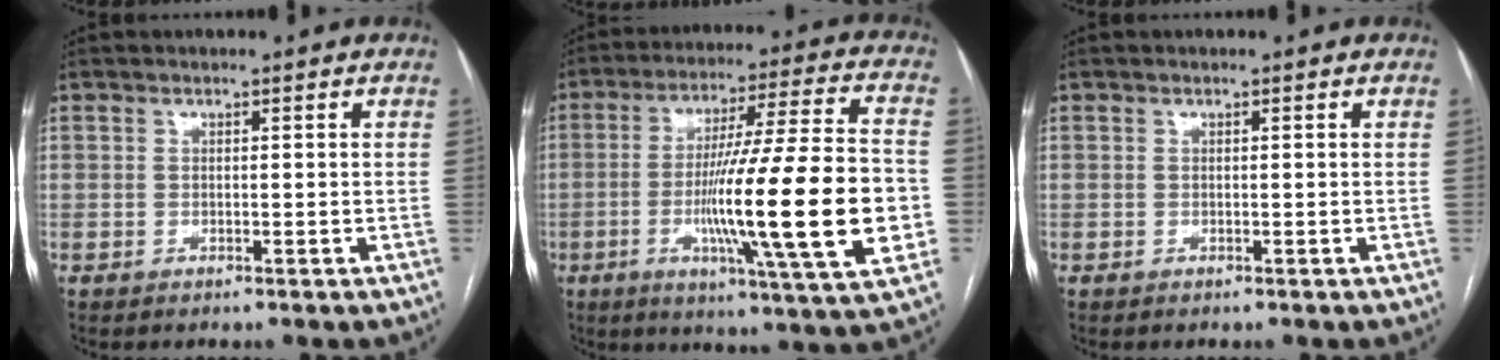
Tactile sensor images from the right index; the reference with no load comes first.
{"total": 23.4, "force": [-4.5, 0.6, 23.0], "torque": [-0.345, -0.011, -0.076]}
{"total": 0.0}